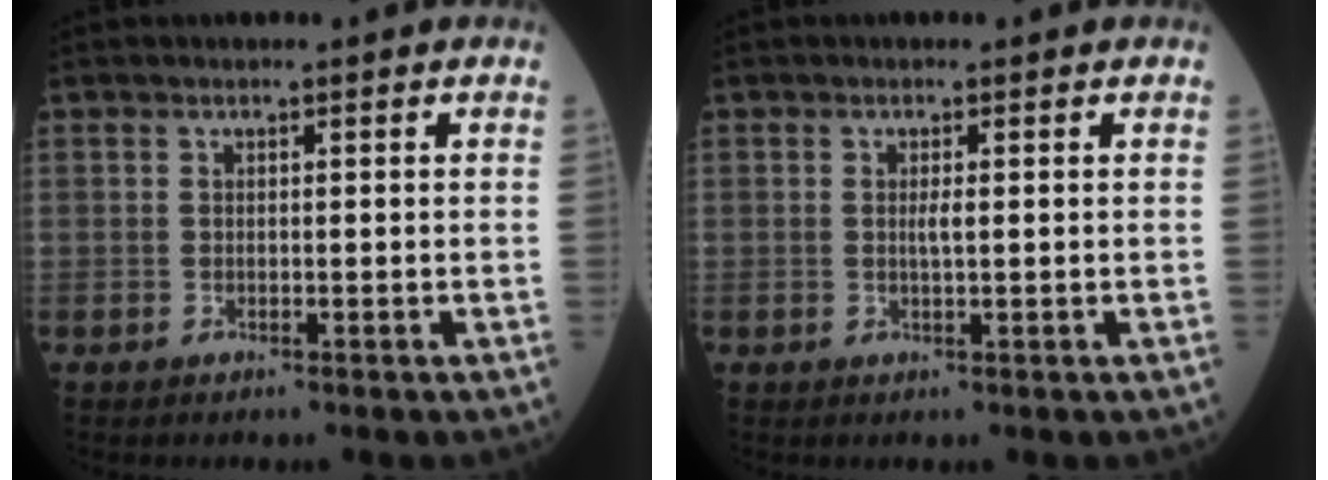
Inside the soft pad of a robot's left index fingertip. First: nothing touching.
{"total": 1.2, "force": [0.3, 0.1, 1.2], "torque": [-0.028, 0.000, 0.004]}